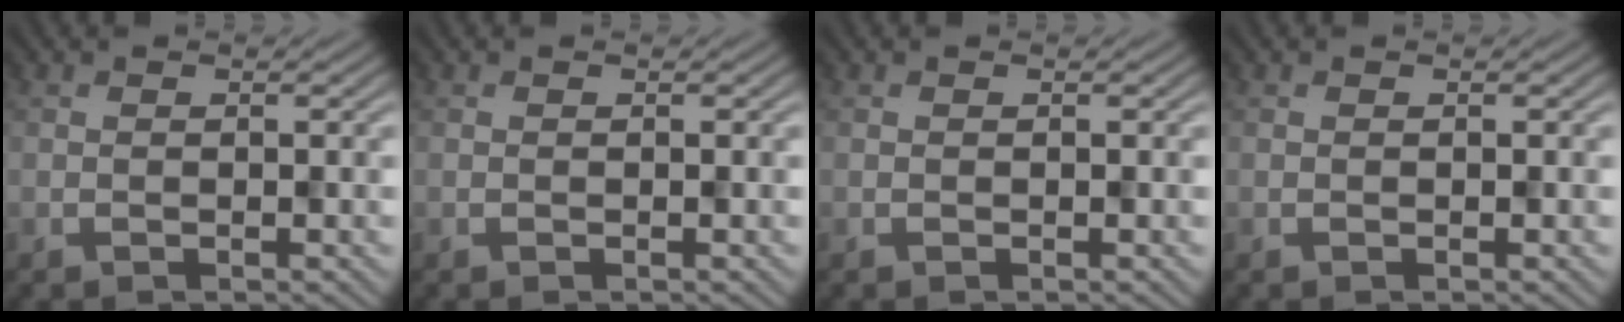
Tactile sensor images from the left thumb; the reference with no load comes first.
{"total": 0.0}
{"total": 0.0}
{"total": 0.0}